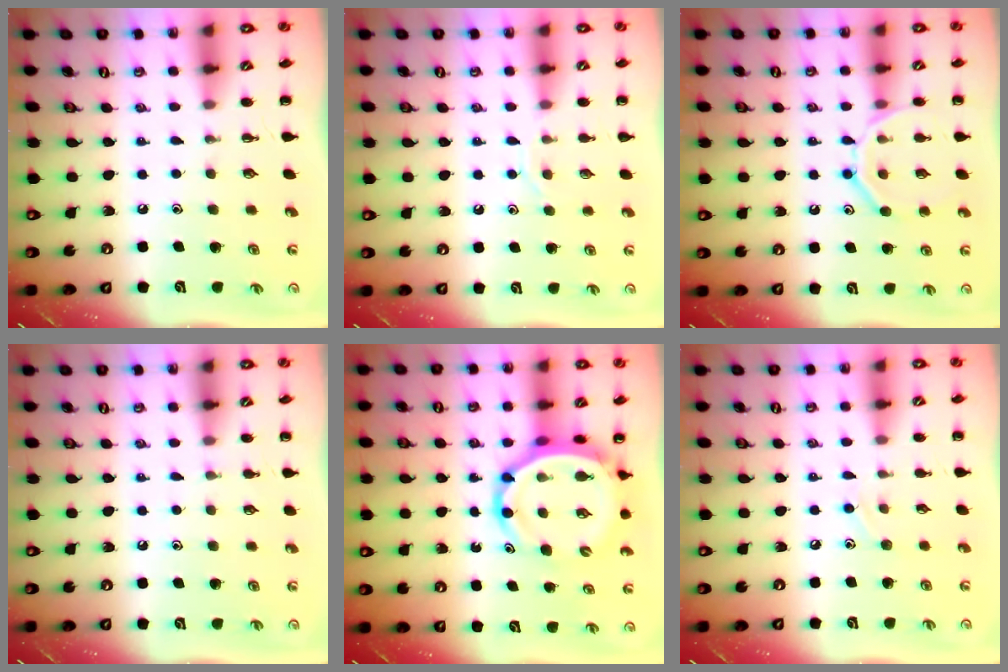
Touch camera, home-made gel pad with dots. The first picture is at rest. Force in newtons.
{"total": 7.2, "press": 7.1, "slide": 1.1}
{"total": 12.6, "press": 12.6, "slide": 1.2}
{"total": 3.6, "press": 3.4, "slide": 1.3}
{"total": 9.7, "press": 9.3, "slide": 2.8}
{"total": 5.7, "press": 5.4, "slide": 1.9}